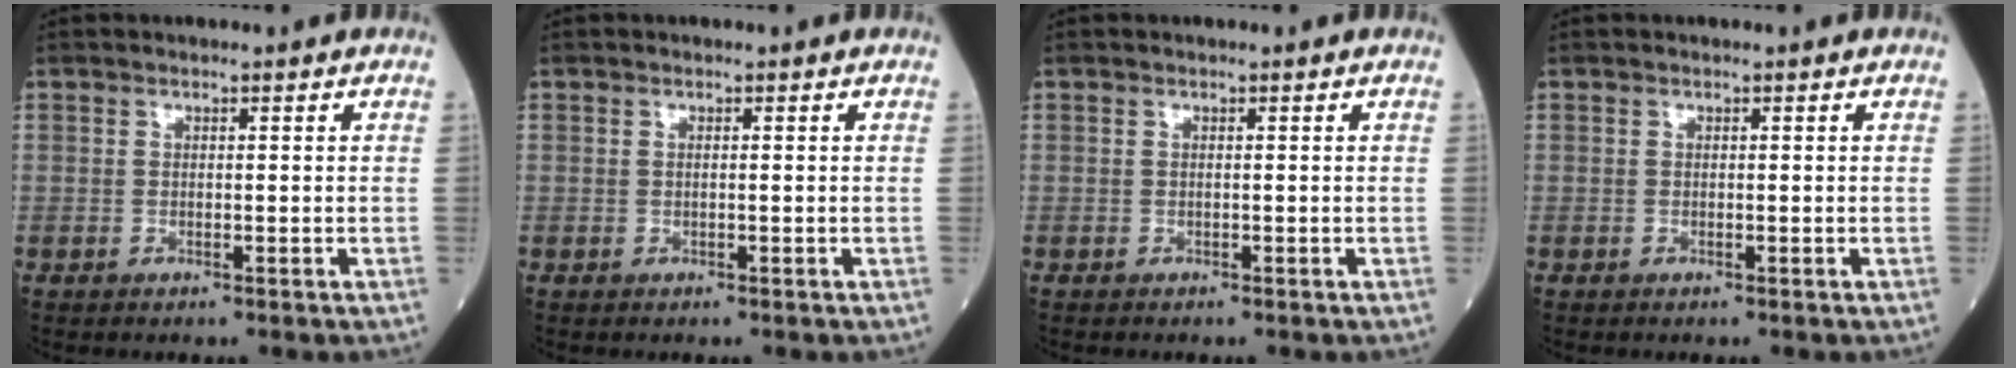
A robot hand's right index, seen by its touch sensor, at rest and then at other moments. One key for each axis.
{"total": 0.0}
{"total": 0.0}
{"total": 0.0}